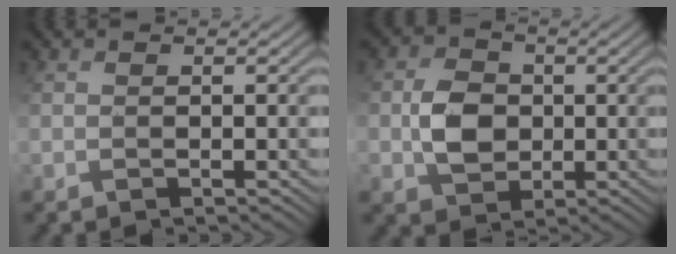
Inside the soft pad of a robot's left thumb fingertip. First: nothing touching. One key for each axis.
{"total": 5.2, "fx": -0.3, "fy": 4.2, "fz": 3.0, "tx": -0.063, "ty": 0.000, "tz": -0.007}